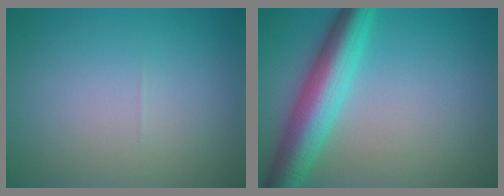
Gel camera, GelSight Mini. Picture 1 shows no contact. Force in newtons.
{"total": 6.8, "press": 6.8, "slide": 0.1}